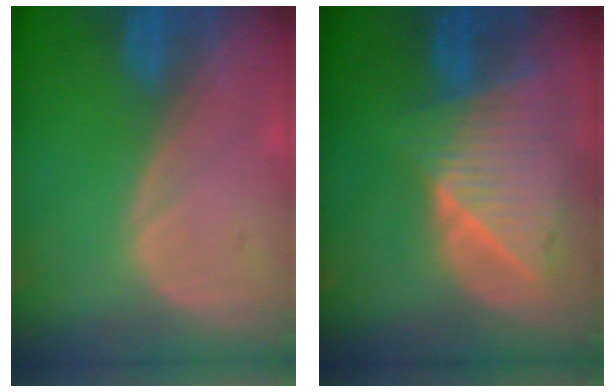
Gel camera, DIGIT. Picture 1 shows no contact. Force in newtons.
{"total": 9.1, "press": 8.1, "slide": 4.0}